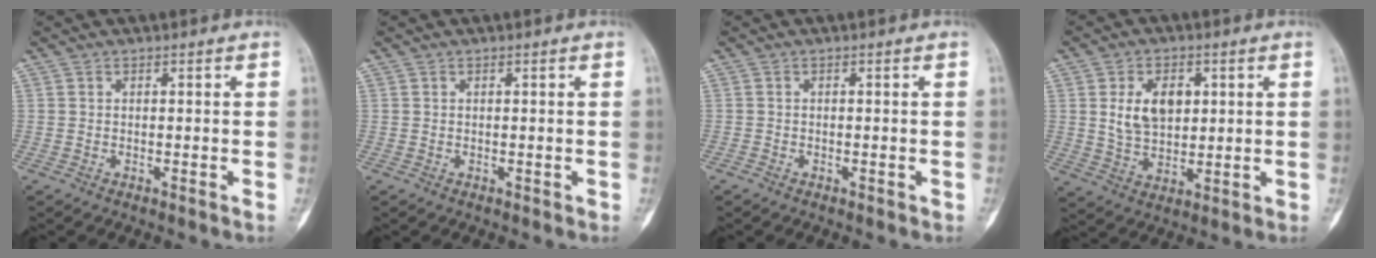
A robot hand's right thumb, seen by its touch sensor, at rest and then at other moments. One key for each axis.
{"total": 0.0}
{"total": 0.7, "fx": -0.5, "fy": 0.4, "fz": 0.0, "tx": 0.003, "ty": 0.003, "tz": -0.014}
{"total": 9.4, "fx": 2.1, "fy": 6.4, "fz": 6.6, "tx": -0.085, "ty": -0.009, "tz": 0.044}